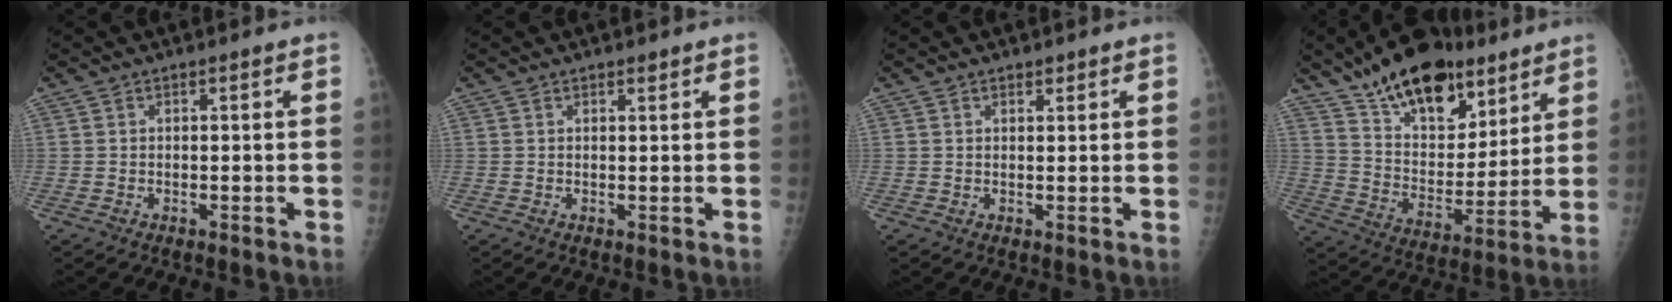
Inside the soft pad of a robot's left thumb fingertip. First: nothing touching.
{"total": 0.9, "force": [0.8, 0.4, 0.3], "torque": [-0.001, -0.006, 0.010]}
{"total": 1.3, "force": [1.0, 0.7, 0.4], "torque": [0.003, -0.006, 0.013]}
{"total": 22.1, "force": [14.9, 11.1, 12.0], "torque": [-0.156, -0.062, 0.251]}